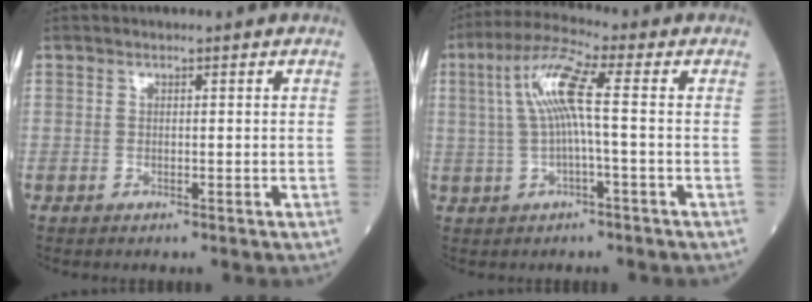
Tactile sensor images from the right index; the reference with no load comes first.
{"total": 8.1, "force": [0.9, 0.6, 8.1], "torque": [-0.167, 0.025, 0.015]}